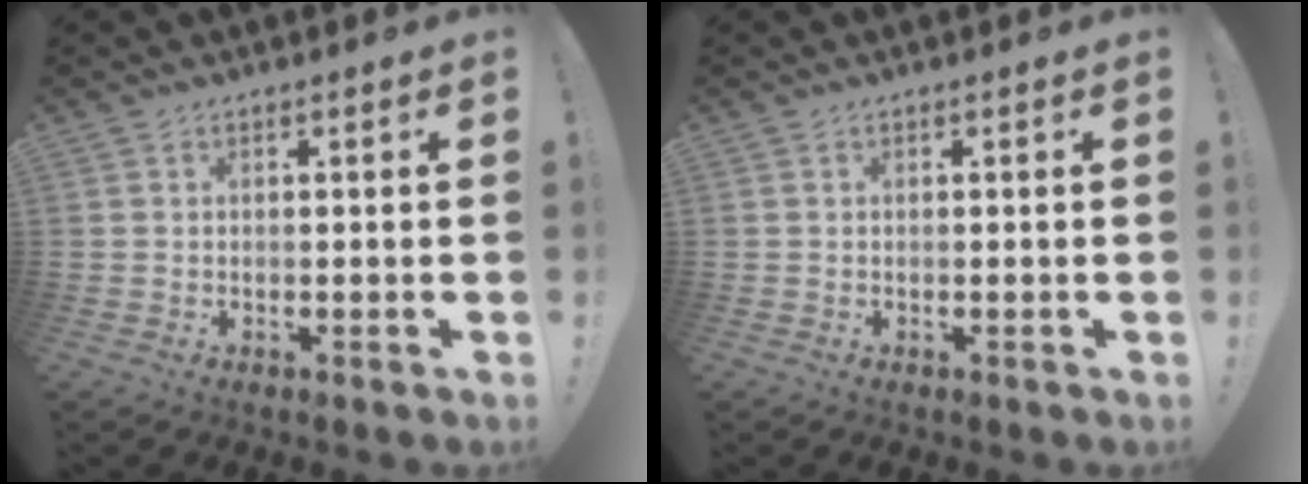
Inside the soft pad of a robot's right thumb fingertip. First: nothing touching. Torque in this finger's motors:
{"motor_torque": [0.00, 0.00, -0.13, 0.13, 0.00]}